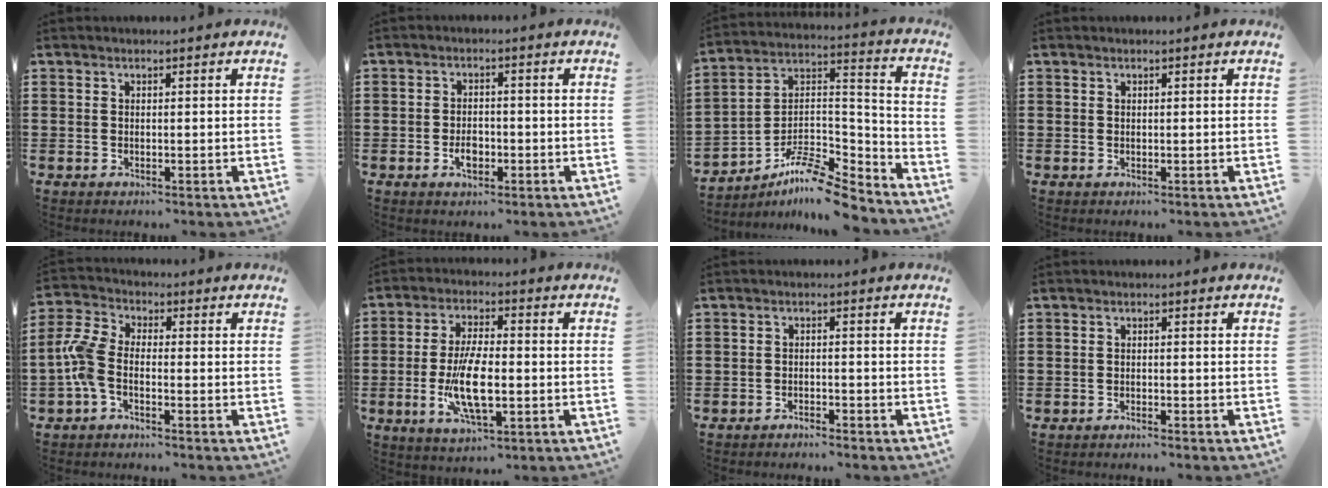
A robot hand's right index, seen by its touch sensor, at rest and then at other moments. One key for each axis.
{"total": 3.1, "fx": -1.1, "fy": 1.8, "fz": 2.2, "tx": -0.042, "ty": 0.004, "tz": -0.020}
{"total": 10.0, "fx": -8.5, "fy": 2.5, "fz": 4.6, "tx": -0.088, "ty": 0.020, "tz": -0.168}
{"total": 0.0}
{"total": 5.4, "fx": -2.2, "fy": 2.8, "fz": 4.1, "tx": -0.116, "ty": -0.005, "tz": -0.050}
{"total": 10.3, "fx": -1.8, "fy": 3.8, "fz": 9.4, "tx": -0.195, "ty": -0.013, "tz": -0.033}
{"total": 1.6, "fx": -1.6, "fy": 0.0, "fz": 0.0, "tx": -0.005, "ty": 0.004, "tz": -0.034}
{"total": 1.0, "fx": -1.0, "fy": -0.1, "fz": 0.1, "tx": -0.005, "ty": -0.001, "tz": -0.019}